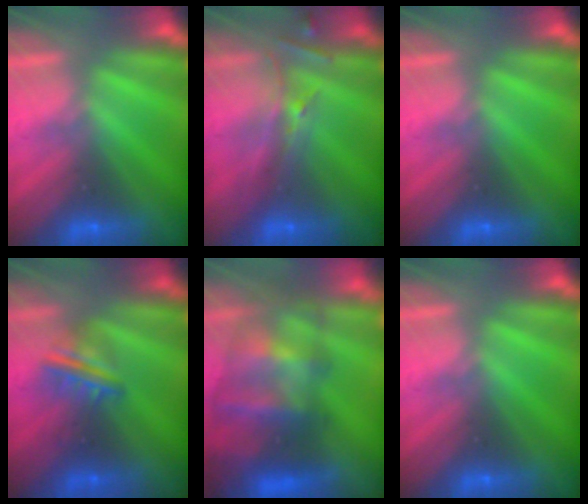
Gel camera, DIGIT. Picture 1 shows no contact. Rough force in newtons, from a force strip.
{"total": 2.6}
{"total": 0.0}
{"total": 2.8}
{"total": 7.3}
{"total": 0.0}